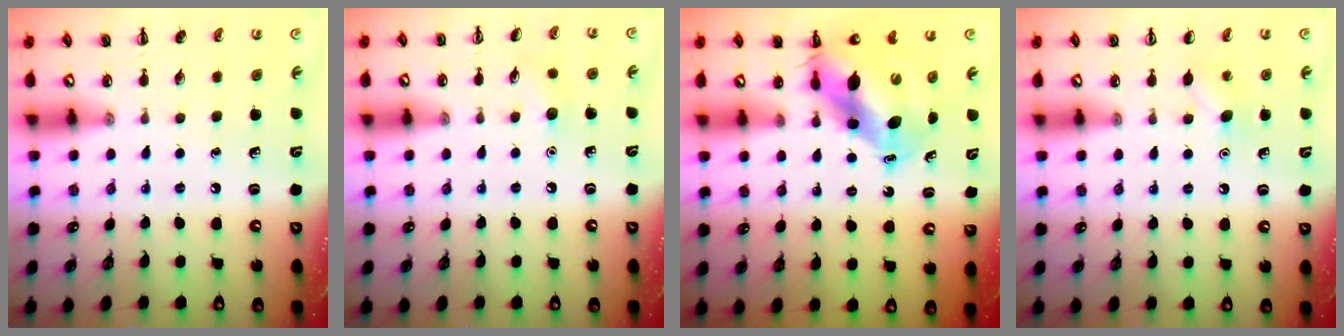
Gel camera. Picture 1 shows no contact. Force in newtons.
{"total": 5.6, "press": 5.4, "slide": 1.6}
{"total": 10.3, "press": 9.9, "slide": 2.9}
{"total": 4.8, "press": 4.5, "slide": 1.4}